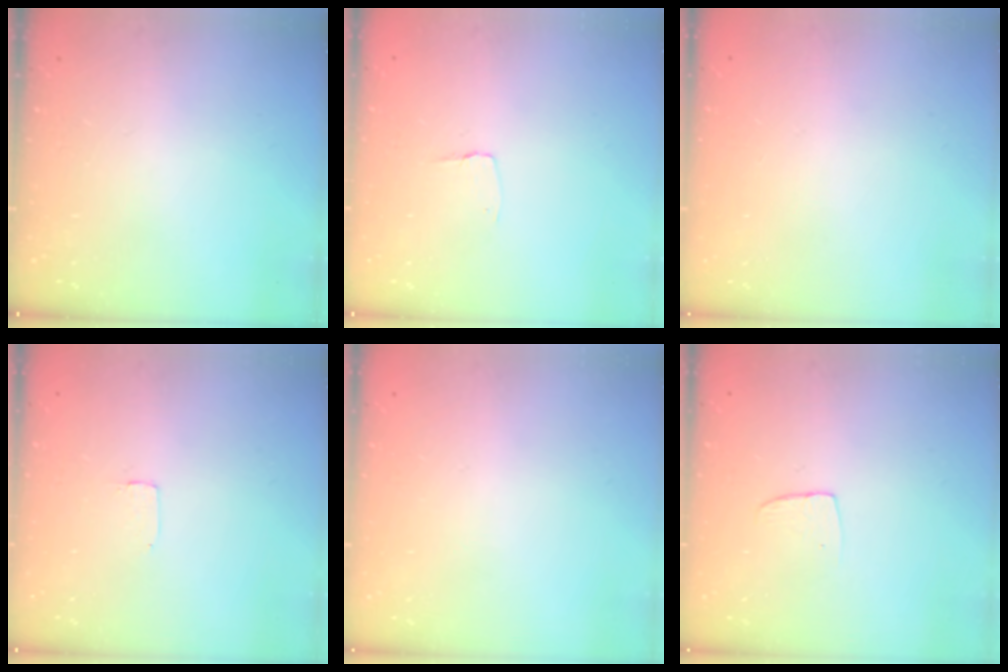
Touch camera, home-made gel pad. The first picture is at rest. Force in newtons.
{"total": 2.9, "press": 2.9, "slide": 0.3}
{"total": 0.0}
{"total": 1.7, "press": 1.7, "slide": 0.1}
{"total": 0.0}
{"total": 4.9, "press": 4.8, "slide": 0.4}